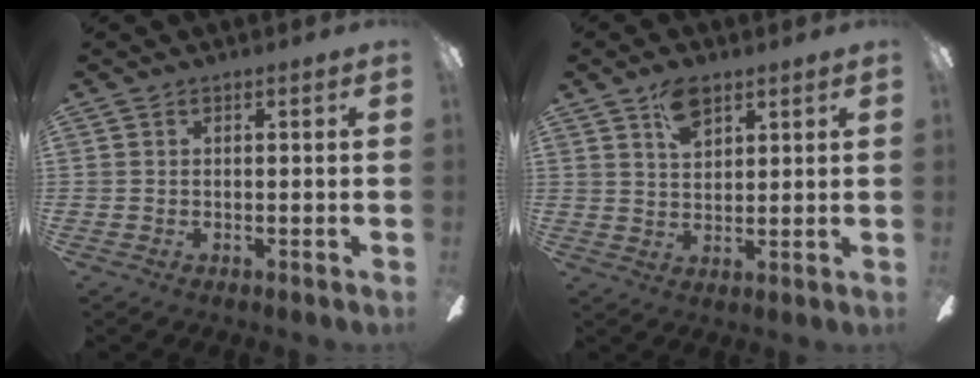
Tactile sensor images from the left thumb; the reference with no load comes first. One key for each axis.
{"total": 6.7, "fx": 4.1, "fy": 3.8, "fz": 3.7, "tx": -0.061, "ty": -0.004, "tz": 0.074}